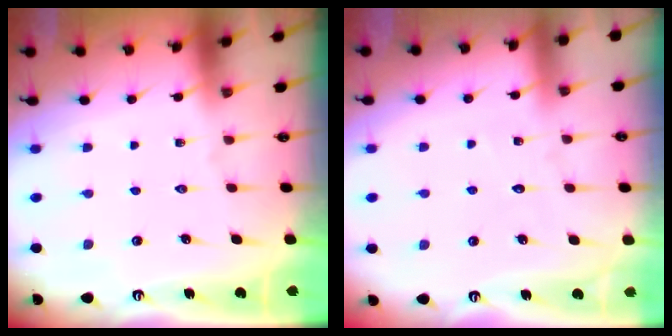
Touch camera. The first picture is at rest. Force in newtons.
{"total": 3.1, "press": 3.1, "slide": 0.2}